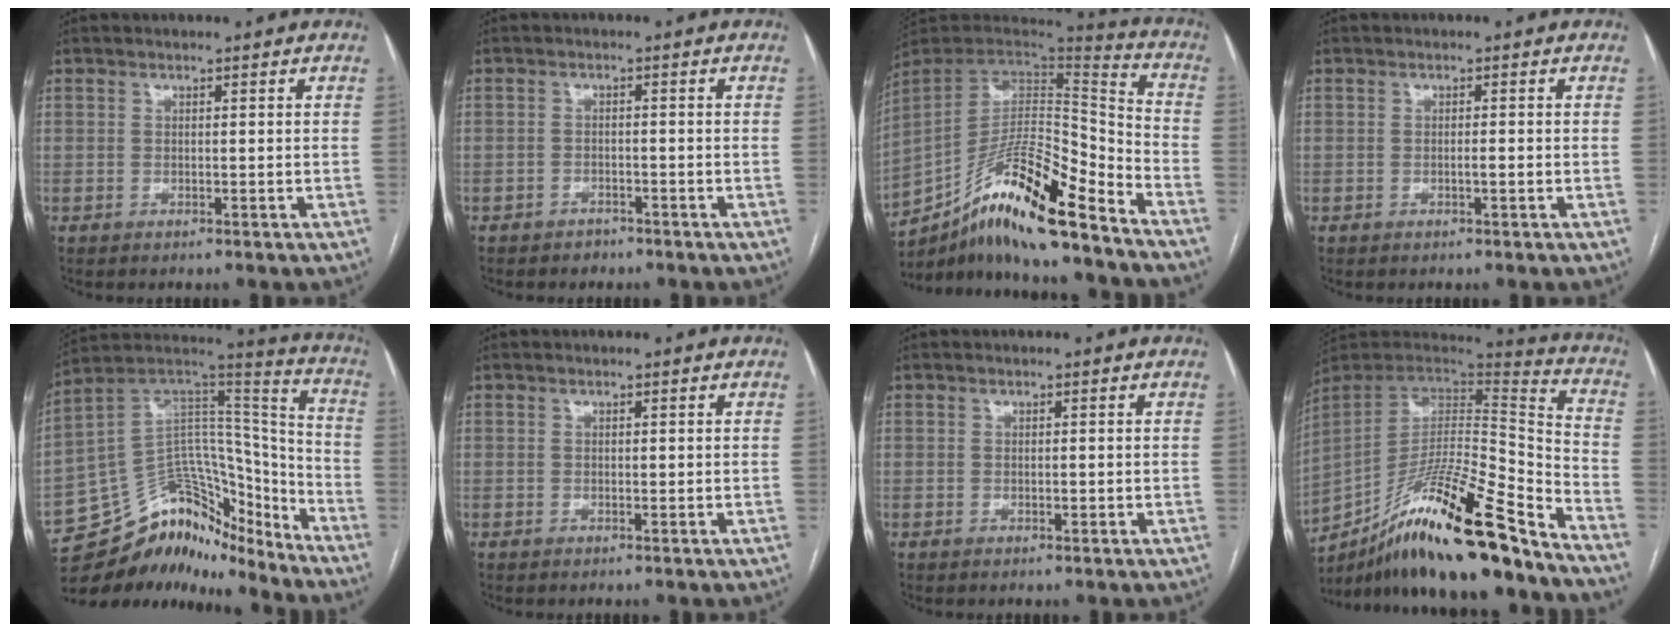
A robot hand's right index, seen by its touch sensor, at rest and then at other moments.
{"total": 2.0, "force": [-1.6, 1.2, 0.1], "torque": [-0.011, 0.004, -0.025]}
{"total": 21.4, "force": [-15.4, 2.7, 14.6], "torque": [-0.246, 0.001, -0.272]}
{"total": 0.9, "force": [-0.3, 0.1, 0.8], "torque": [-0.012, 0.001, -0.003]}
{"total": 21.4, "force": [-17.7, 9.1, 7.9], "torque": [-0.138, 0.066, -0.286]}
{"total": 0.0}
{"total": 0.7, "force": [-0.1, 0.4, 0.6], "torque": [-0.006, 0.000, 0.002]}
{"total": 26.5, "force": [-19.6, 2.0, 17.7], "torque": [-0.266, -0.016, -0.331]}